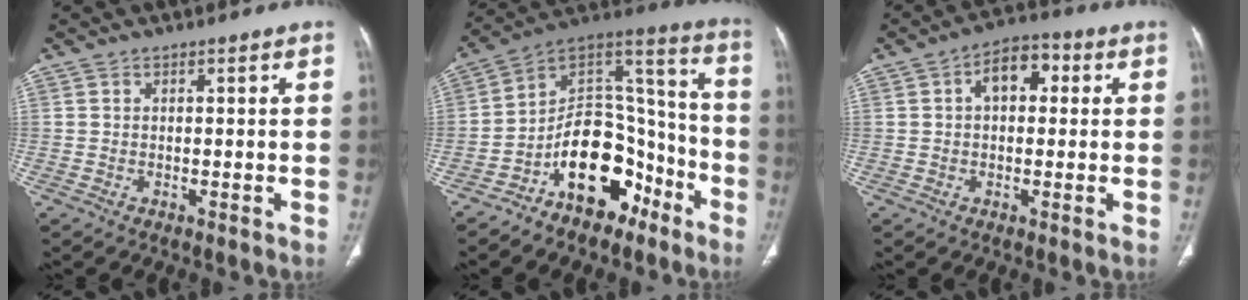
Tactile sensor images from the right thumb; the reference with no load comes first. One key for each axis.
{"total": 17.7, "fx": -9.4, "fy": 10.6, "fz": 10.6, "tx": -0.120, "ty": 0.107, "tz": -0.158}
{"total": 7.6, "fx": 1.6, "fy": 4.6, "fz": 5.8, "tx": -0.069, "ty": 0.022, "tz": 0.016}